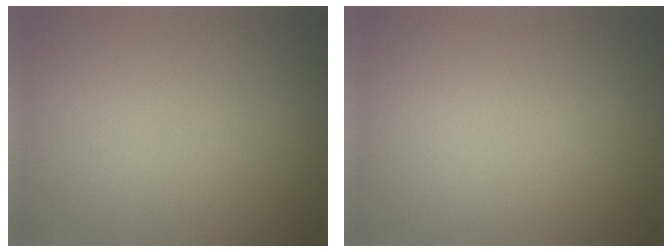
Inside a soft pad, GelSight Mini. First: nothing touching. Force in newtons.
{"total": 0.0}